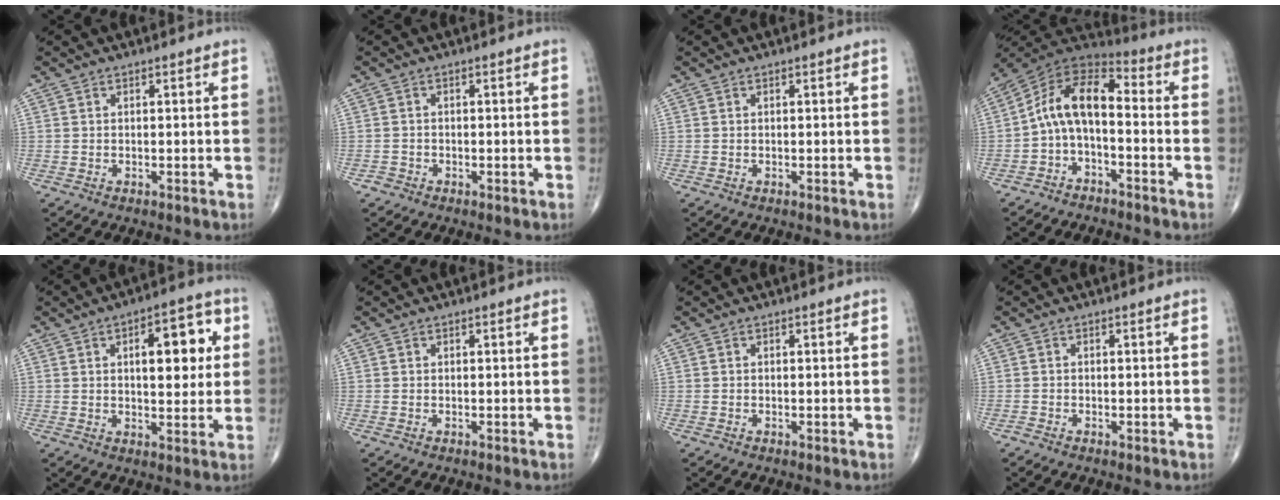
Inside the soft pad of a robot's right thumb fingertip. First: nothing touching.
{"total": 1.1, "force": [-0.7, 0.8, 0.0], "torque": [0.004, 0.003, -0.019]}
{"total": 0.0}
{"total": 11.0, "force": [-1.9, 5.8, 9.2], "torque": [-0.154, 0.064, -0.049]}
{"total": 11.8, "force": [2.9, 5.3, 10.1], "torque": [-0.102, 0.004, 0.037]}
{"total": 0.0}
{"total": 0.0}
{"total": 0.7, "force": [-0.4, 0.2, 0.4], "torque": [-0.006, -0.001, -0.010]}